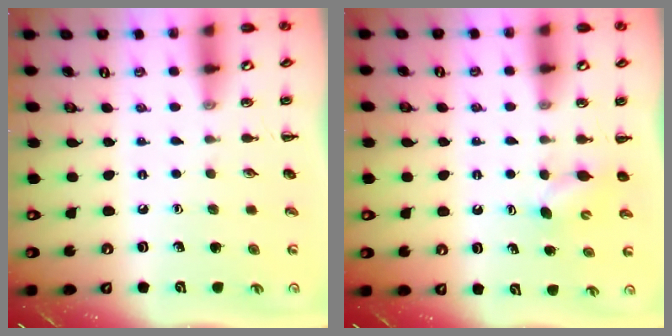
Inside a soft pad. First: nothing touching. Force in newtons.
{"total": 3.1, "press": 3.0, "slide": 0.7}